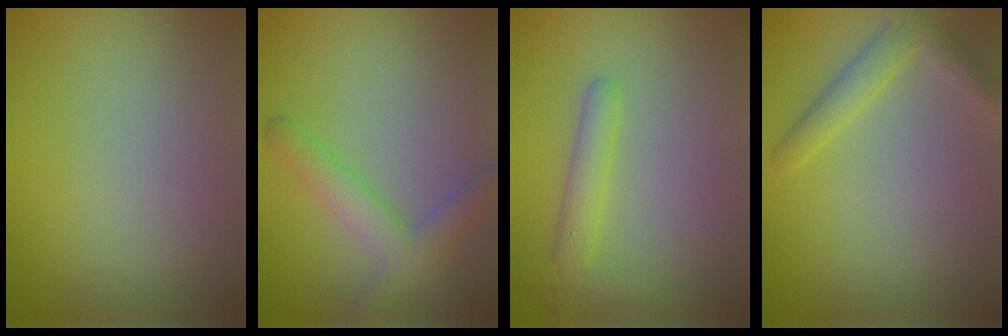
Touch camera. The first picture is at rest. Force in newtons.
{"total": 3.6, "press": 3.6, "slide": 0.2}
{"total": 2.9, "press": 2.9, "slide": 0.2}
{"total": 2.8, "press": 2.8, "slide": 0.0}